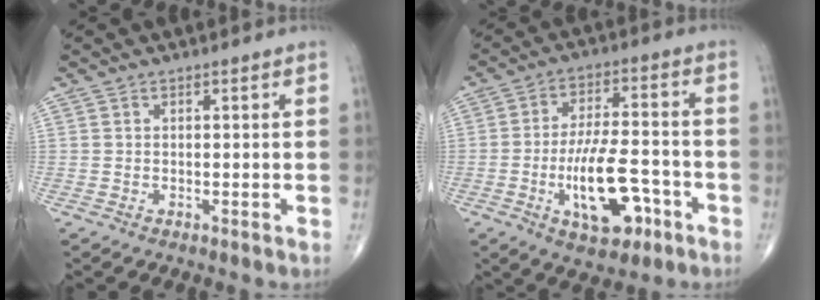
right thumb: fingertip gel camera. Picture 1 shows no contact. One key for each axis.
{"total": 13.5, "fx": -5.0, "fy": 5.8, "fz": 11.2, "tx": -0.174, "ty": 0.026, "tz": -0.076}